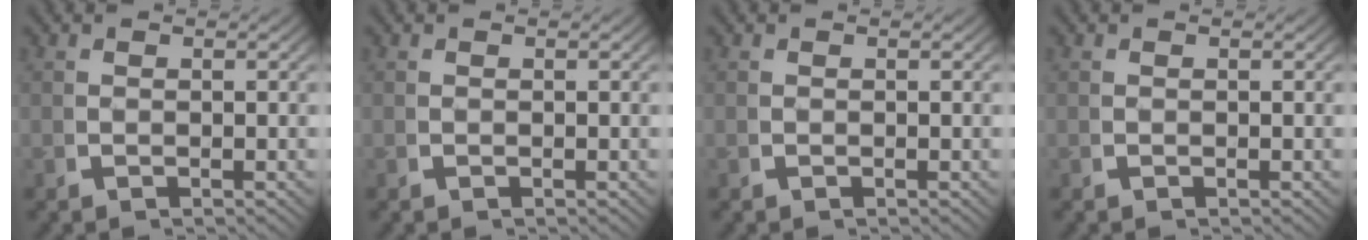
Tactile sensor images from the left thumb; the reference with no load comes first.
{"total": 0.0}
{"total": 0.0}
{"total": 0.0}